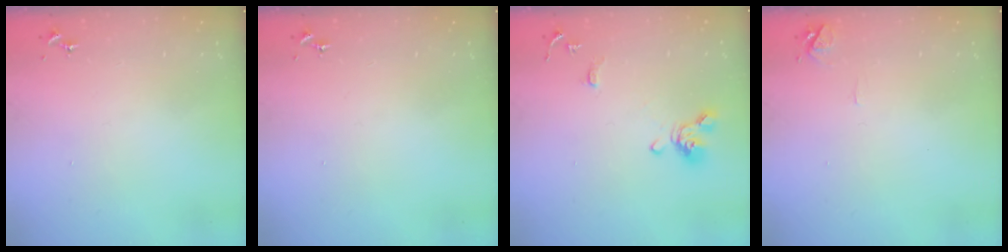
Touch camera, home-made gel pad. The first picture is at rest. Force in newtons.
{"total": 0.0}
{"total": 11.3, "press": 11.2, "slide": 1.3}
{"total": 6.3, "press": 6.3, "slide": 0.7}